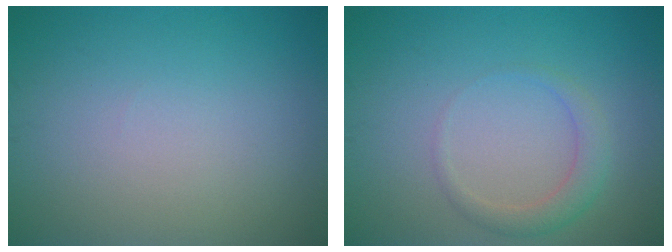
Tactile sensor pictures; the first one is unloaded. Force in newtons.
{"total": 2.1, "press": 2.1, "slide": 0.1}